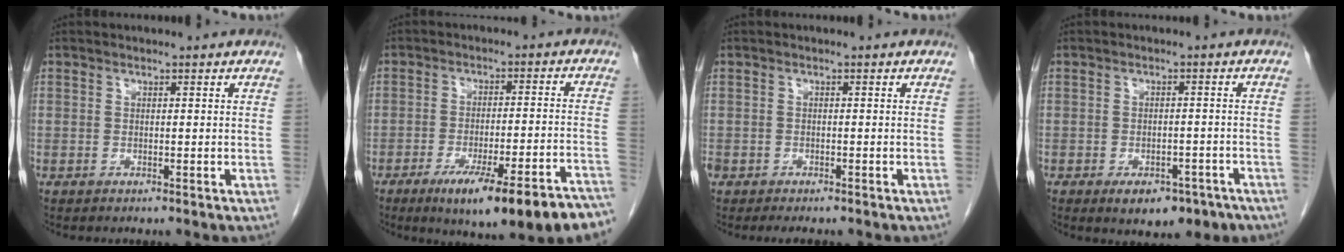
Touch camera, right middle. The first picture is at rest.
{"total": 18.1, "force": [-13.2, 1.0, 12.3], "torque": [-0.122, 0.002, -0.192]}
{"total": 4.5, "force": [-3.5, 2.0, 2.0], "torque": [-0.038, -0.009, -0.054]}
{"total": 7.2, "force": [-4.8, 3.8, 3.8], "torque": [-0.038, 0.008, -0.060]}